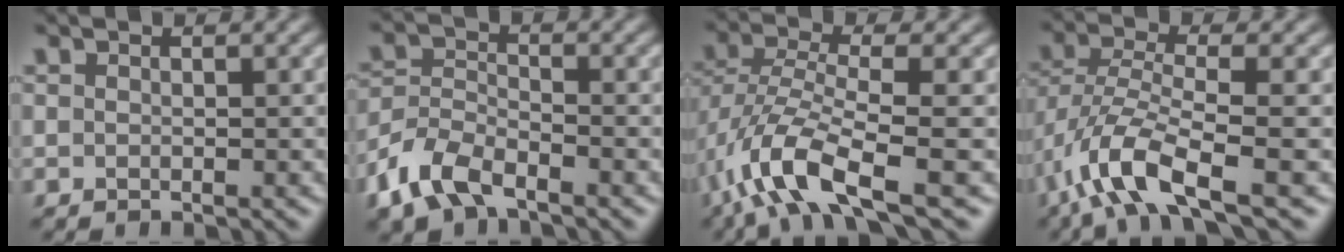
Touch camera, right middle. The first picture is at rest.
{"total": 4.9, "force": [-3.4, 2.4, 2.6], "torque": [-0.056, -0.004, -0.079]}
{"total": 8.1, "force": [-4.2, 2.5, 6.4], "torque": [-0.140, 0.001, -0.090]}
{"total": 7.3, "force": [-4.0, 2.3, 5.7], "torque": [-0.127, -0.003, -0.087]}